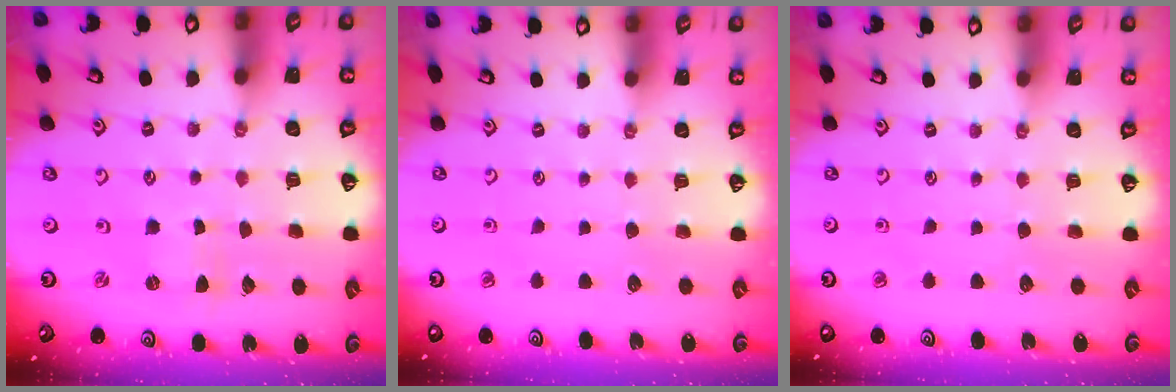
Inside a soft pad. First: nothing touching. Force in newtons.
{"total": 0.0}
{"total": 0.0}